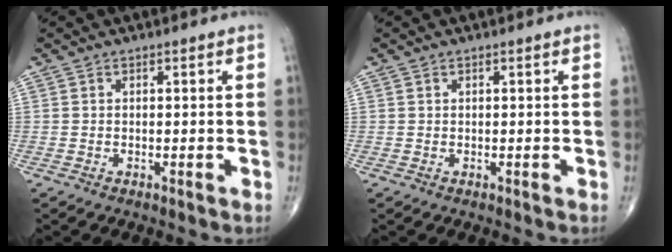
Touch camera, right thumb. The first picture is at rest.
{"total": 0.0}